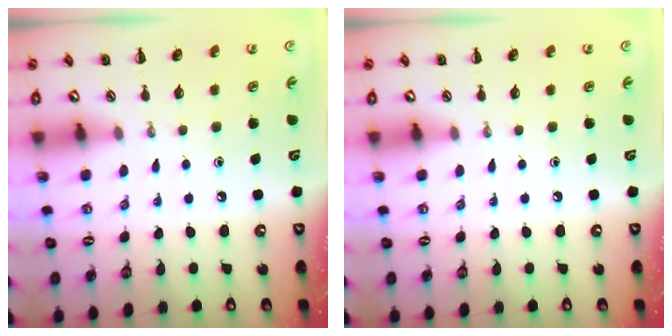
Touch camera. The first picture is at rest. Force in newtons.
{"total": 0.0}